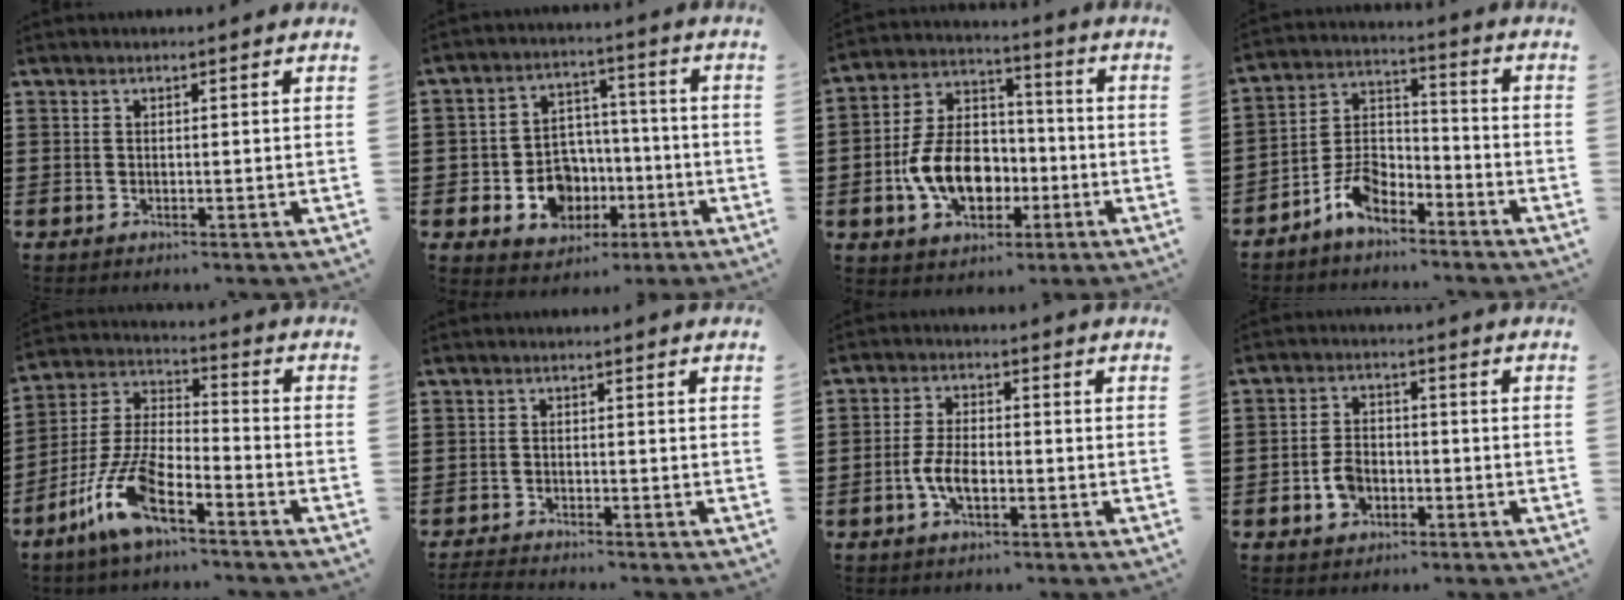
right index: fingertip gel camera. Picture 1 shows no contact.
{"total": 8.0, "force": [-2.5, 6.8, 3.3], "torque": [-0.070, 0.018, -0.037]}
{"total": 11.6, "force": [-2.9, 8.0, 7.9], "torque": [-0.165, 0.011, -0.054]}
{"total": 7.4, "force": [-5.6, 3.6, 3.4], "torque": [-0.084, 0.011, -0.111]}
{"total": 10.6, "force": [-7.2, 2.7, 7.2], "torque": [-0.182, -0.008, -0.145]}
{"total": 1.8, "force": [-1.8, 0.0, 0.1], "torque": [-0.005, 0.000, -0.038]}
{"total": 4.9, "force": [-1.6, 2.3, 4.0], "torque": [-0.097, -0.003, -0.035]}
{"total": 4.1, "force": [-1.7, 2.9, 2.3], "torque": [-0.054, 0.002, -0.033]}